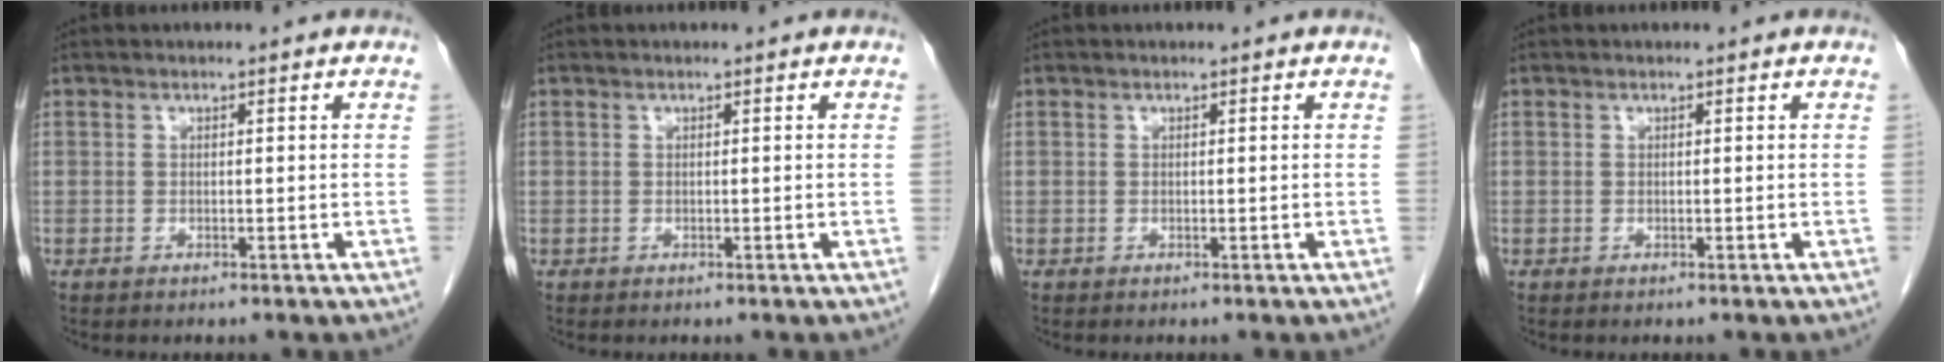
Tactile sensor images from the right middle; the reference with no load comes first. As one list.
[{"total": 0.0}, {"total": 0.0}, {"total": 0.0}]